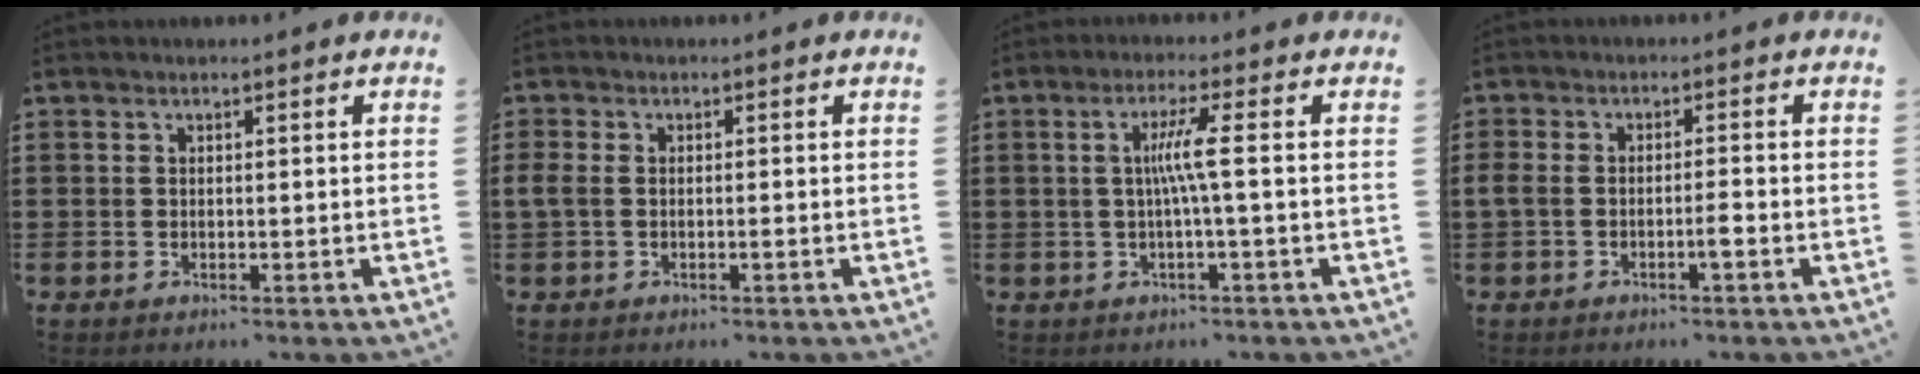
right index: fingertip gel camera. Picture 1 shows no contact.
{"total": 1.6, "force": [-0.4, 0.8, 1.4], "torque": [-0.035, -0.002, -0.010]}
{"total": 4.9, "force": [-0.1, -0.5, 4.8], "torque": [-0.091, -0.005, -0.008]}
{"total": 2.7, "force": [-1.3, 0.7, 2.3], "torque": [-0.042, 0.004, -0.024]}